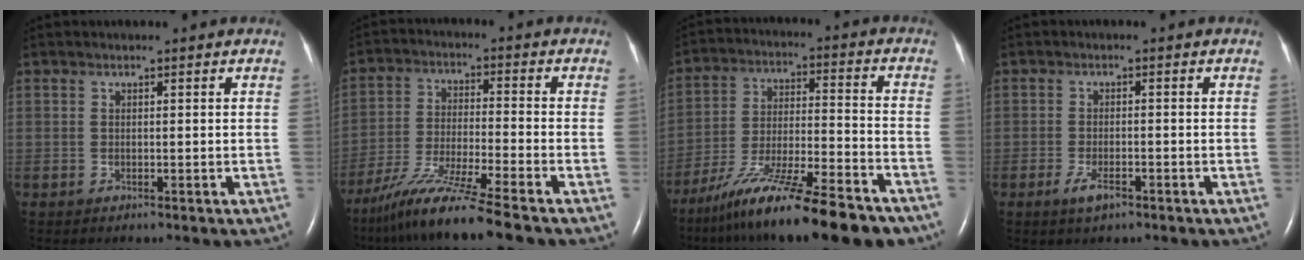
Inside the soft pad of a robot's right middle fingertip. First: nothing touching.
{"total": 11.0, "force": [-8.6, -1.1, 6.8], "torque": [-0.130, -0.035, -0.157]}
{"total": 19.4, "force": [-14.7, 2.3, 12.4], "torque": [-0.193, -0.020, -0.248]}
{"total": 2.9, "force": [-1.7, 0.9, 2.2], "torque": [-0.050, -0.002, -0.029]}